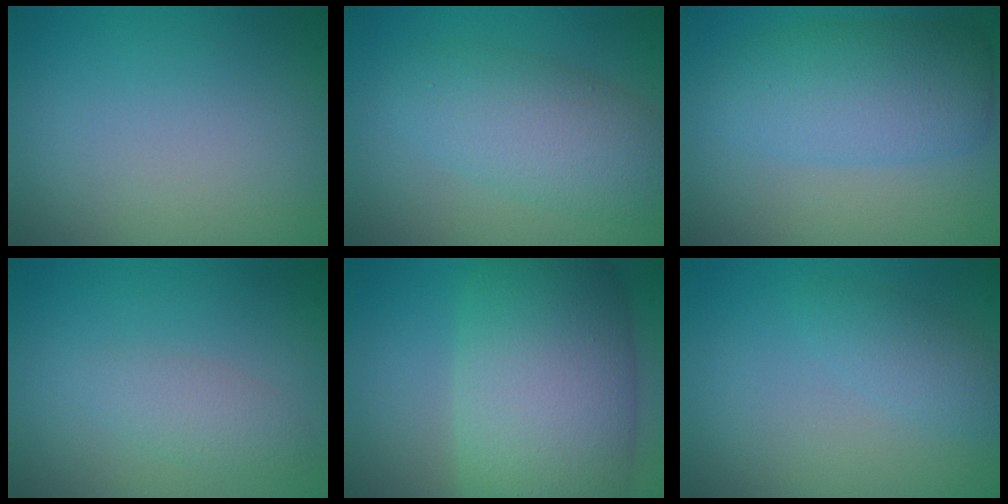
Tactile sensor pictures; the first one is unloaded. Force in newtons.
{"total": 5.4, "press": 5.4, "slide": 0.2}
{"total": 5.8, "press": 5.8, "slide": 0.1}
{"total": 1.8, "press": 1.8, "slide": 0.1}
{"total": 11.9, "press": 11.9, "slide": 0.6}
{"total": 1.9, "press": 1.9, "slide": 0.1}